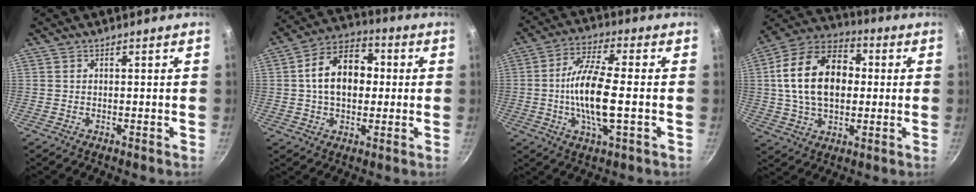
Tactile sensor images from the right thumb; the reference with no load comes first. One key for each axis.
{"total": 13.8, "fx": 1.1, "fy": 9.5, "fz": 9.9, "tx": -0.127, "ty": 0.026, "tz": 0.002}
{"total": 12.6, "fx": -1.5, "fy": 3.5, "fz": 12.0, "tx": -0.233, "ty": 0.015, "tz": -0.036}
{"total": 19.4, "fx": 1.8, "fy": 13.0, "fz": 14.3, "tx": -0.219, "ty": 0.028, "tz": 0.019}